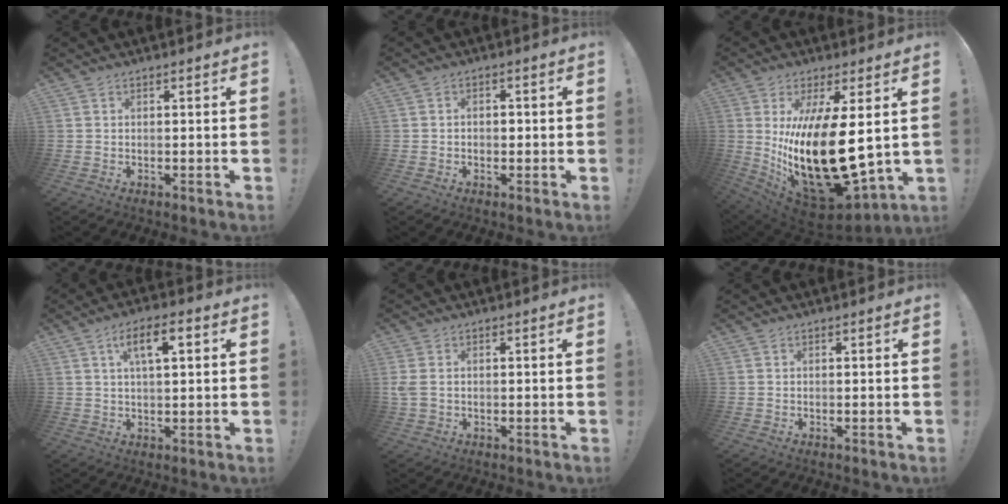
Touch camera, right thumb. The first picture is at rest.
{"total": 1.5, "force": [-0.5, 1.3, 0.6], "torque": [-0.016, 0.006, -0.009]}
{"total": 27.1, "force": [1.3, 11.5, 24.5], "torque": [-0.454, -0.039, 0.043]}
{"total": 7.9, "force": [2.8, 2.9, 6.7], "torque": [-0.111, 0.002, 0.043]}
{"total": 3.5, "force": [0.4, 2.5, 2.4], "torque": [-0.055, 0.006, 0.012]}
{"total": 0.0}